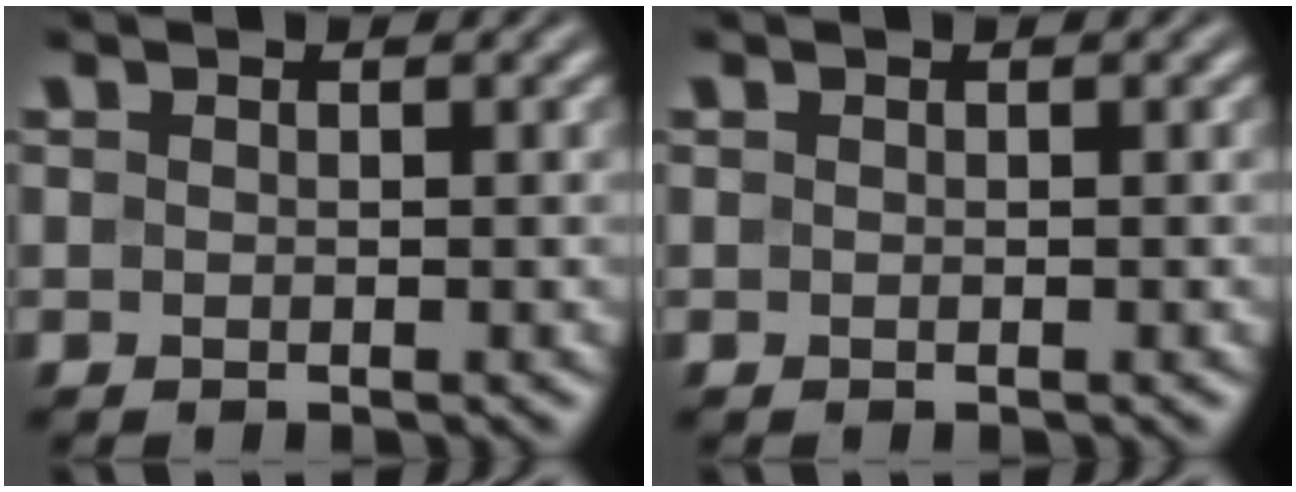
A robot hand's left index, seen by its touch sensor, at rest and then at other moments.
{"total": 0.0}